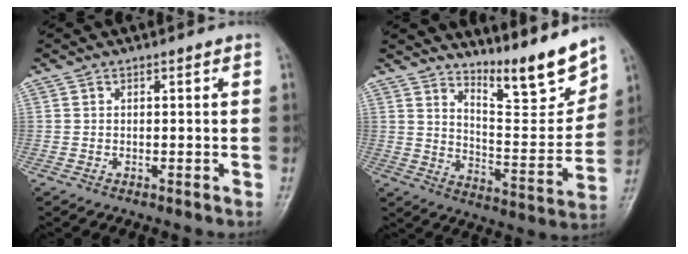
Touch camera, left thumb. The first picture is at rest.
{"total": 13.2, "force": [11.5, 1.7, 6.4], "torque": [-0.068, -0.091, 0.191]}